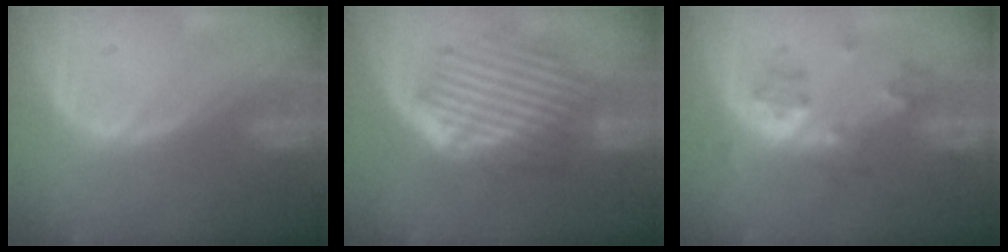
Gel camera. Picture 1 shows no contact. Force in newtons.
{"total": 9.4, "press": 8.4, "slide": 4.3}
{"total": 5.6, "press": 5.6, "slide": 0.4}